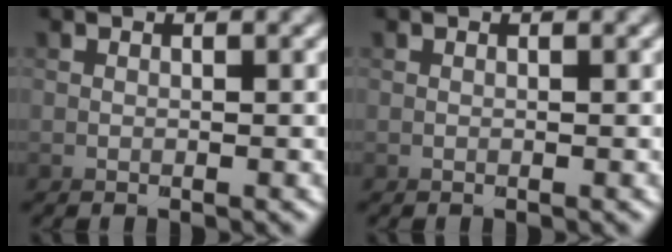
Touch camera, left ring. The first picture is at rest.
{"total": 0.0}